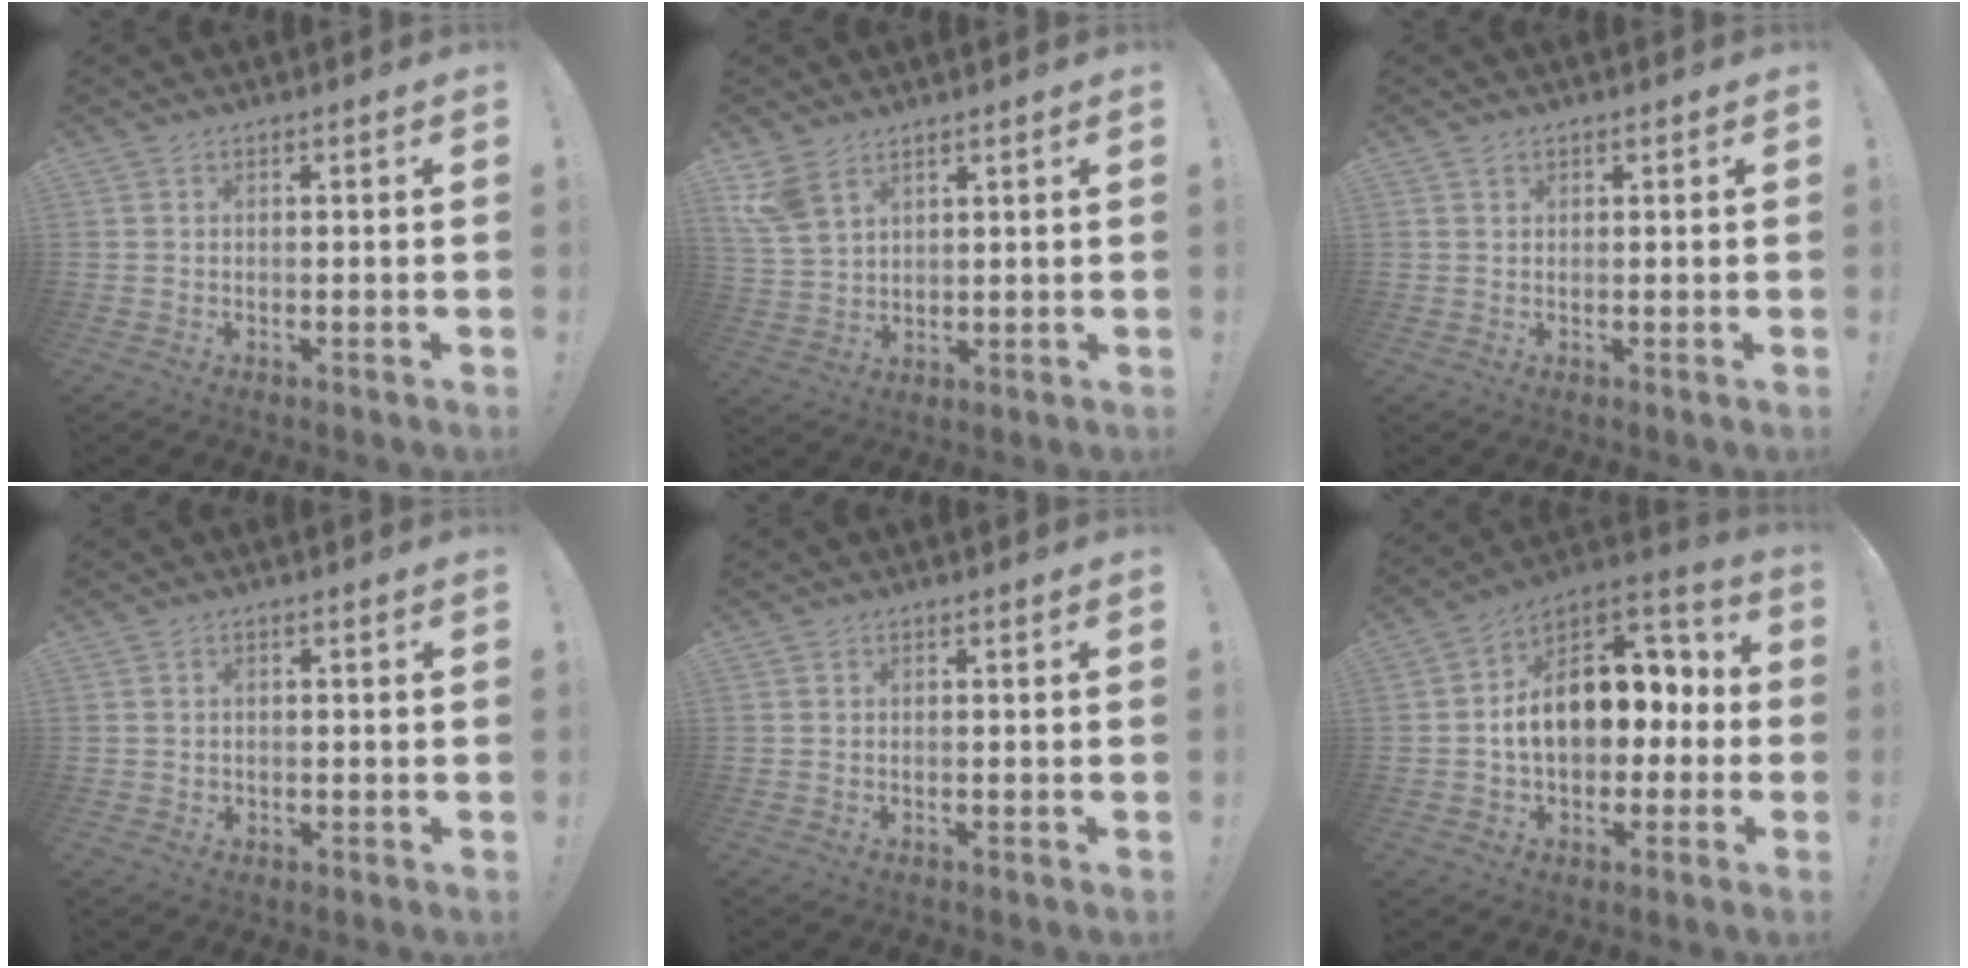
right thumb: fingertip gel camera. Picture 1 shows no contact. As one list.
[{"total": 7.6, "force": [5.0, 4.0, 4.0], "torque": [-0.084, -0.017, 0.099]}, {"total": 0.7, "force": [0.6, 0.4, 0.2], "torque": [0.001, -0.001, 0.010]}, {"total": 0.8, "force": [0.1, 0.8, 0.1], "torque": [-0.001, 0.002, 0.002]}, {"total": 0.0}, {"total": 16.4, "force": [0.9, 11.5, 11.6], "torque": [-0.164, 0.005, 0.028]}]